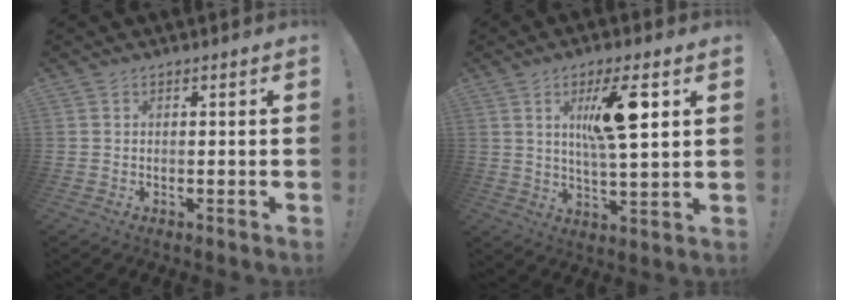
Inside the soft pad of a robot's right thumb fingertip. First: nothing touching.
{"total": 13.7, "force": [4.9, 2.8, 12.4], "torque": [-0.194, -0.014, 0.069]}